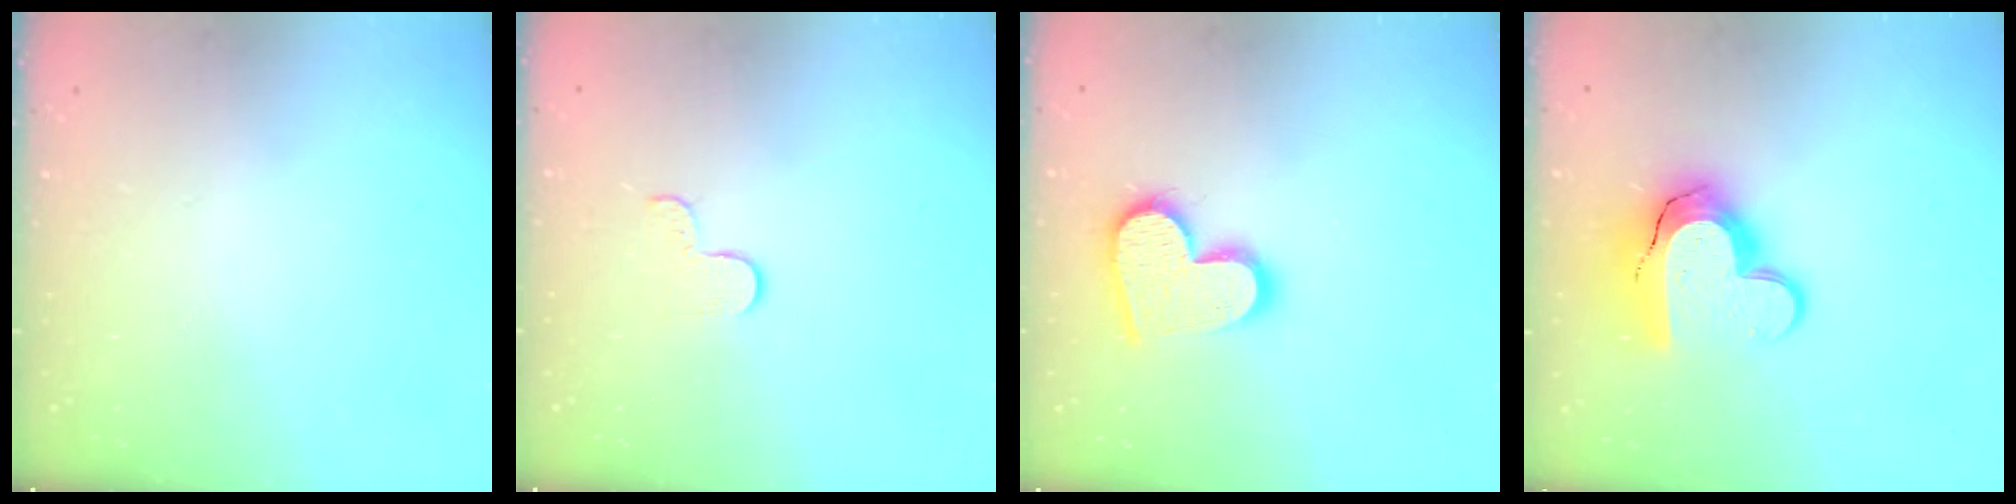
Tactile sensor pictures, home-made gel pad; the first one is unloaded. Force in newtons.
{"total": 3.0, "press": 3.0, "slide": 0.4}
{"total": 15.2, "press": 15.1, "slide": 1.2}
{"total": 14.2, "press": 14.1, "slide": 1.0}